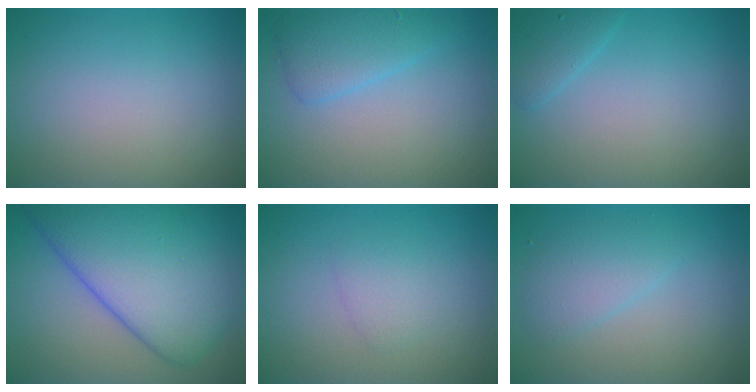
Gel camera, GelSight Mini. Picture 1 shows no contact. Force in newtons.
{"total": 2.9, "press": 2.9, "slide": 0.1}
{"total": 1.6, "press": 1.6, "slide": 0.1}
{"total": 12.2, "press": 12.2, "slide": 0.5}
{"total": 1.5, "press": 1.5, "slide": 0.1}
{"total": 2.5, "press": 2.5, "slide": 0.1}